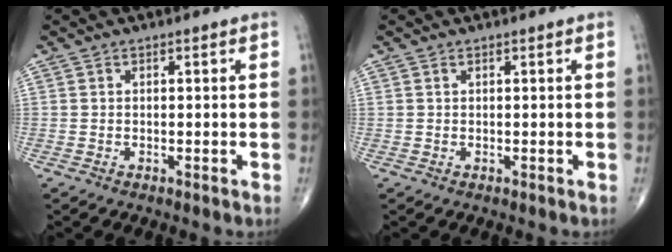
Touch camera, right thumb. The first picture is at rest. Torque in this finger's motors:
{"motor_torque": [-0.06, 0.05, 0.02, 0.11, -0.05]}